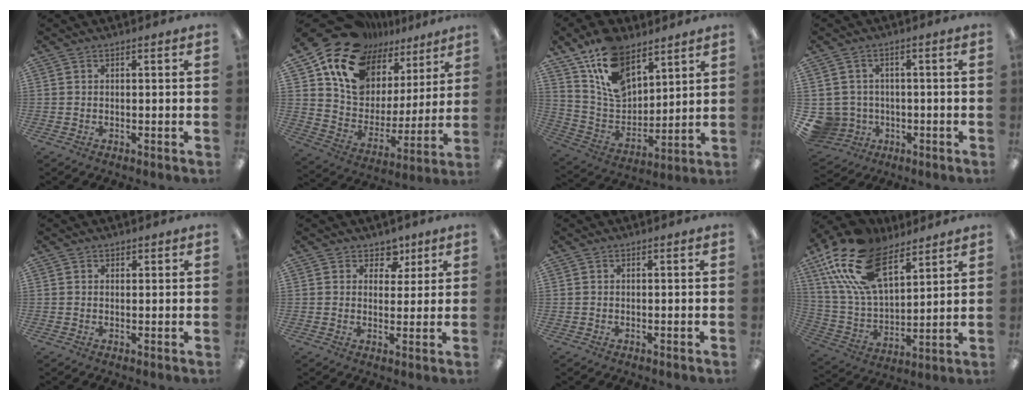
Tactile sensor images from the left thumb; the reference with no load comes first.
{"total": 18.1, "force": [13.0, 11.1, 5.9], "torque": [-0.130, -0.094, 0.242]}
{"total": 15.8, "force": [9.8, 9.3, 8.2], "torque": [-0.157, -0.042, 0.187]}
{"total": 6.4, "force": [-1.1, 6.3, 1.0], "torque": [-0.060, 0.002, -0.014]}
{"total": 1.0, "force": [0.8, 0.6, 0.0], "torque": [0.008, -0.002, 0.012]}
{"total": 5.2, "force": [3.0, 4.0, 1.5], "torque": [-0.011, -0.011, 0.050]}
{"total": 0.0}
{"total": 21.8, "force": [12.9, 11.2, 13.7], "torque": [-0.299, -0.050, 0.233]}